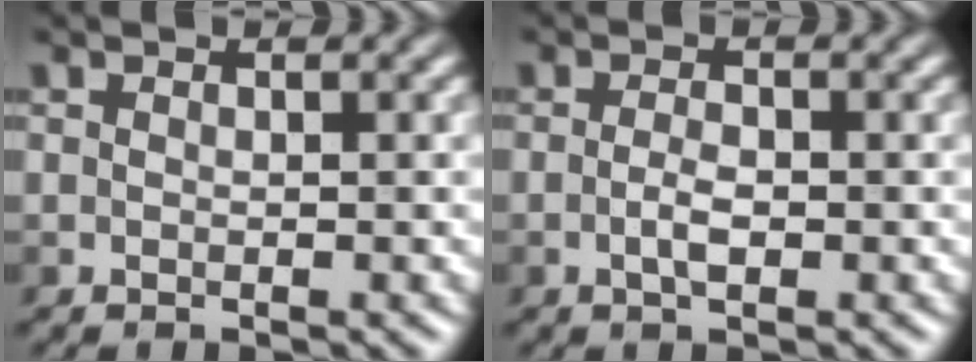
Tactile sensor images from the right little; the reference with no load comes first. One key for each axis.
{"total": 1.5, "fx": -0.6, "fy": 0.5, "fz": 1.3, "tx": -0.028, "ty": 0.003, "tz": -0.011}